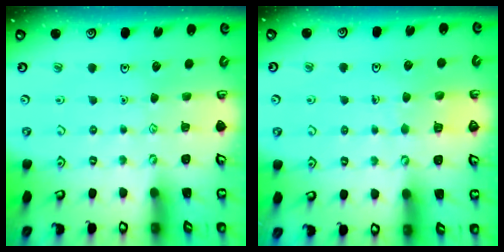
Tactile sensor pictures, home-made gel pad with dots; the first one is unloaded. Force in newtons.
{"total": 4.2, "press": 4.2, "slide": 0.2}